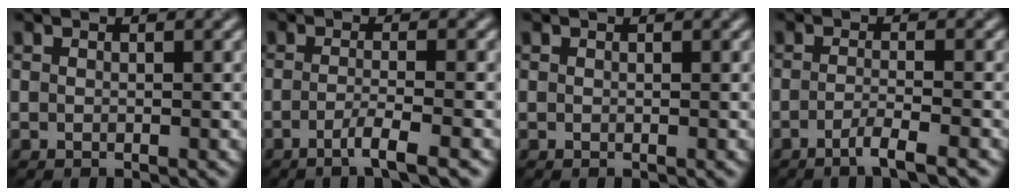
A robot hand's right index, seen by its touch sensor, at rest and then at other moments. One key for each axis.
{"total": 2.7, "fx": -1.4, "fy": 0.5, "fz": 2.2, "tx": -0.036, "ty": 0.003, "tz": -0.036}
{"total": 0.0}
{"total": 2.7, "fx": -1.7, "fy": 0.5, "fz": 2.0, "tx": -0.032, "ty": 0.004, "tz": -0.041}